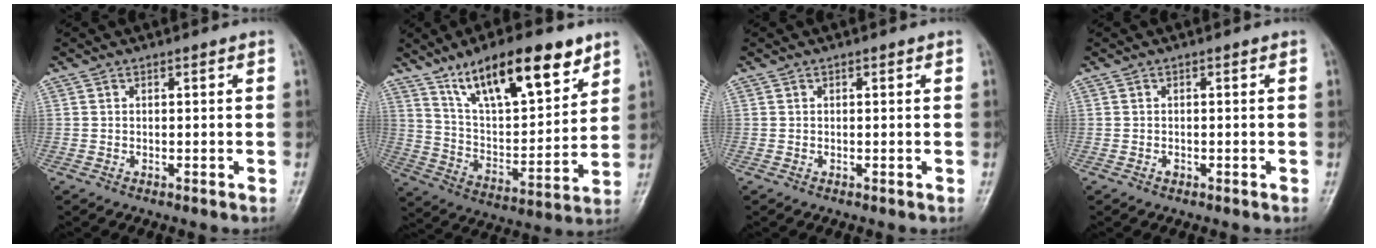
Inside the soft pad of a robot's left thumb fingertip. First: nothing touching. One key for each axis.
{"total": 19.9, "fx": 12.5, "fy": 7.1, "fz": 13.7, "tx": -0.185, "ty": -0.051, "tz": 0.224}
{"total": 0.0}
{"total": 0.6, "fx": -0.4, "fy": 0.4, "fz": 0.1, "tx": 0.001, "ty": 0.001, "tz": -0.007}